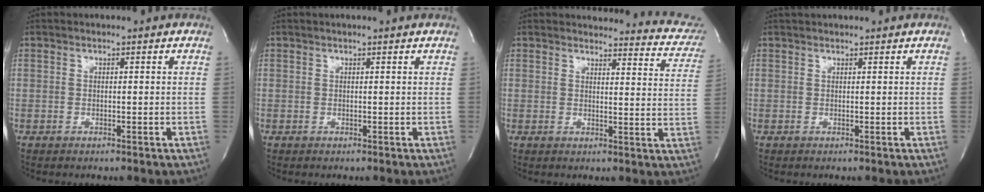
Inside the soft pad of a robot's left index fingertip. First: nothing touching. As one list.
[{"total": 0.8, "force": [0.7, -0.1, 0.4], "torque": [-0.011, 0.004, 0.013]}, {"total": 15.7, "force": [15.1, 3.5, 2.4], "torque": [0.004, -0.068, 0.136]}, {"total": 1.7, "force": [1.6, 0.1, 0.6], "torque": [-0.008, 0.025, 0.029]}]